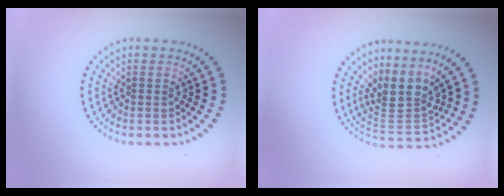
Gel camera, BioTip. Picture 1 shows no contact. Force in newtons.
{"total": 3.9, "press": 2.8, "slide": 2.6}